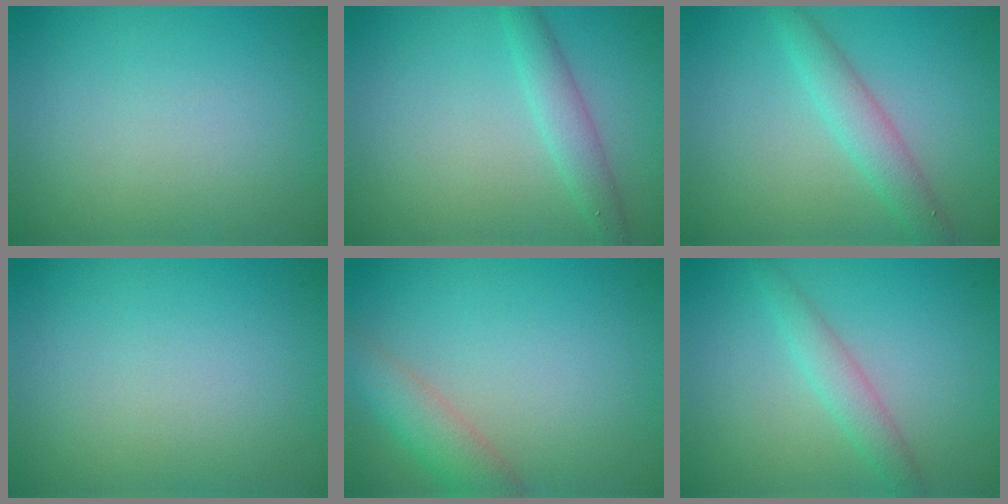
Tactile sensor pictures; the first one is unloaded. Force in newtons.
{"total": 2.3, "press": 2.3, "slide": 0.0}
{"total": 2.8, "press": 2.8, "slide": 0.0}
{"total": 0.0}
{"total": 3.4, "press": 3.4, "slide": 0.1}
{"total": 2.3, "press": 2.3, "slide": 0.0}